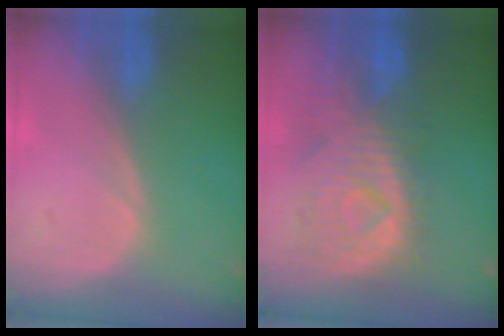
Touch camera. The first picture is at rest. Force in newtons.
{"total": 10.6, "press": 9.5, "slide": 4.8}